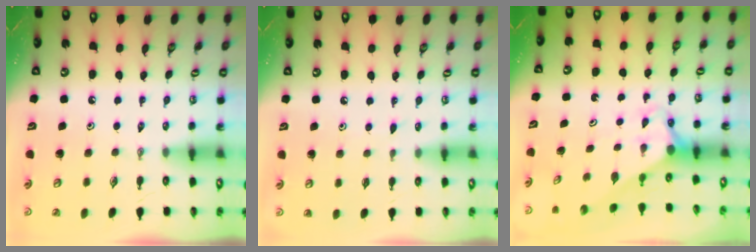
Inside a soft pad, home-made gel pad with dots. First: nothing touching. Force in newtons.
{"total": 3.4, "press": 3.4, "slide": 0.3}
{"total": 2.8, "press": 2.8, "slide": 0.1}